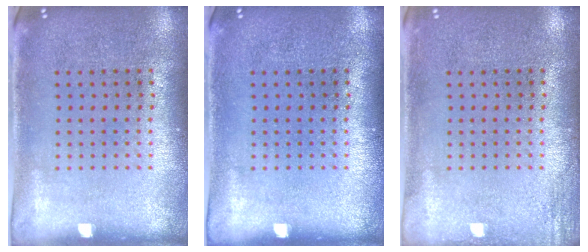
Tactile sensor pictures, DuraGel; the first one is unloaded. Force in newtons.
{"total": 0.0}
{"total": 1.4, "press": 1.4, "slide": 0.2}